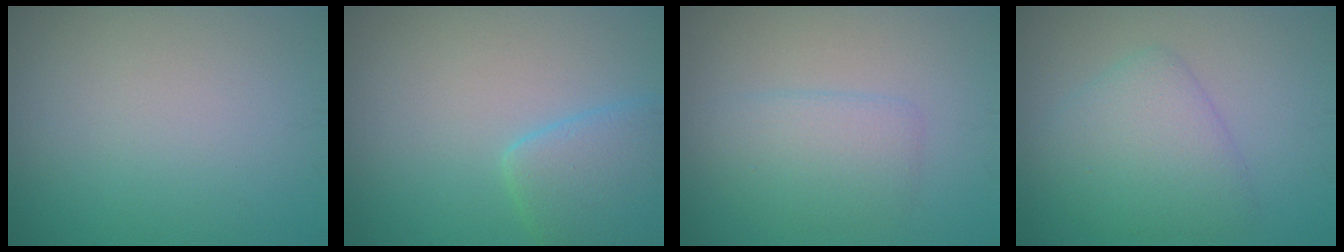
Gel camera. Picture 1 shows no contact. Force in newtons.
{"total": 3.8, "press": 3.8, "slide": 0.3}
{"total": 3.0, "press": 3.0, "slide": 0.1}
{"total": 4.2, "press": 4.2, "slide": 0.1}